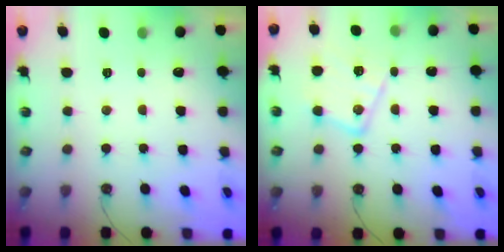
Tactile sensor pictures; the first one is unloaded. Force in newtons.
{"total": 15.4, "press": 15.3, "slide": 1.5}